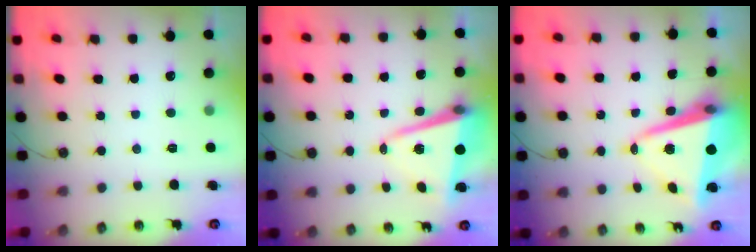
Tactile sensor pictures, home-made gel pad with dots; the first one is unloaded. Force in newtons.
{"total": 9.9, "press": 9.8, "slide": 1.6}
{"total": 11.5, "press": 11.3, "slide": 2.0}